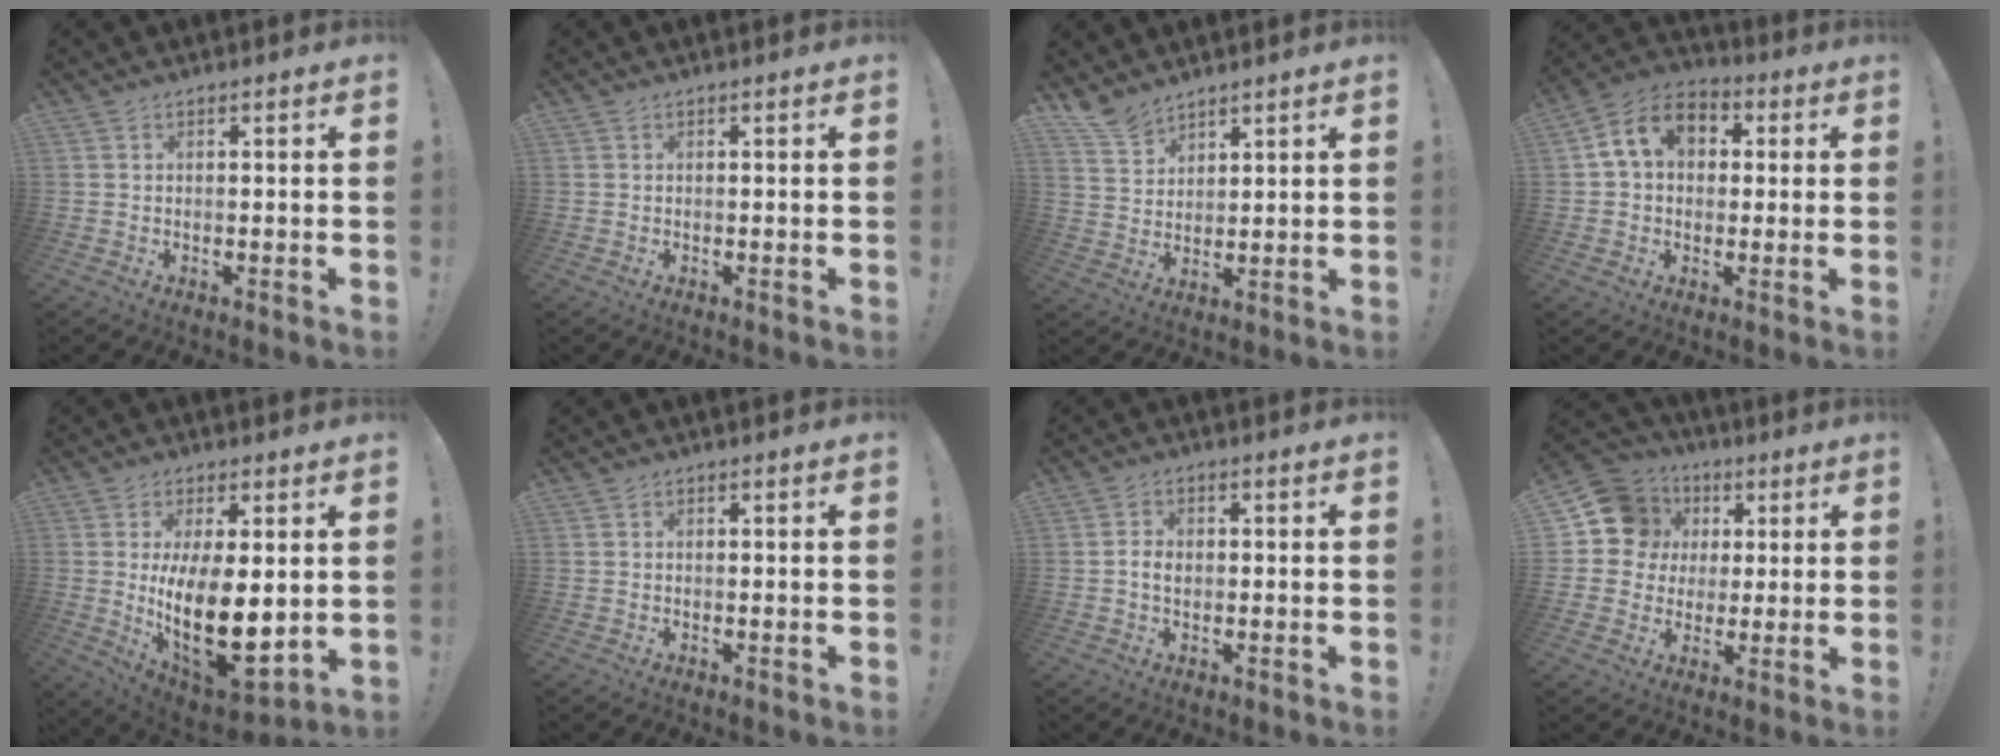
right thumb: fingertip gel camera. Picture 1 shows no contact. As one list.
[{"total": 0.0}, {"total": 6.9, "force": [6.0, 2.9, 1.8], "torque": [-0.040, -0.039, 0.116]}, {"total": 11.2, "force": [3.2, 8.4, 6.7], "torque": [-0.105, 0.010, 0.064]}, {"total": 19.2, "force": [0.3, 9.0, 17.0], "torque": [-0.299, -0.035, 0.021]}, {"total": 0.0}, {"total": 3.3, "force": [-0.4, 2.3, 2.4], "torque": [-0.039, 0.005, -0.010]}, {"total": 13.0, "force": [3.8, 11.6, 4.4], "torque": [-0.052, -0.013, 0.081]}]